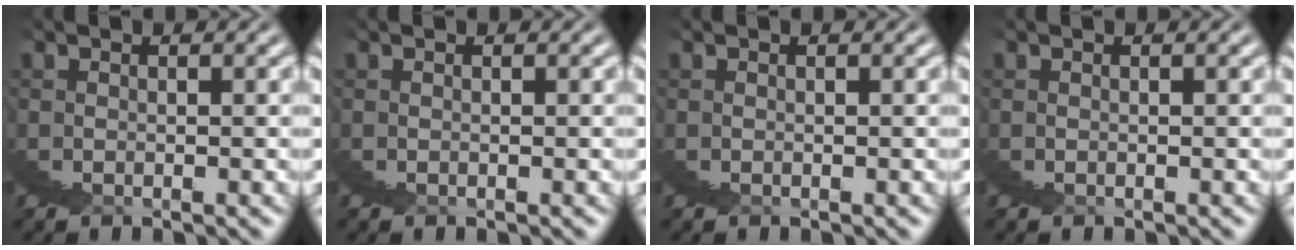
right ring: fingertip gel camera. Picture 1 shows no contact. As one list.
[{"total": 0.0}, {"total": 0.0}, {"total": 0.0}]